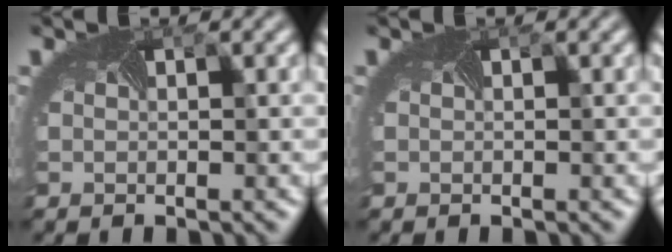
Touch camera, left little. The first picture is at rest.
{"total": 0.0}